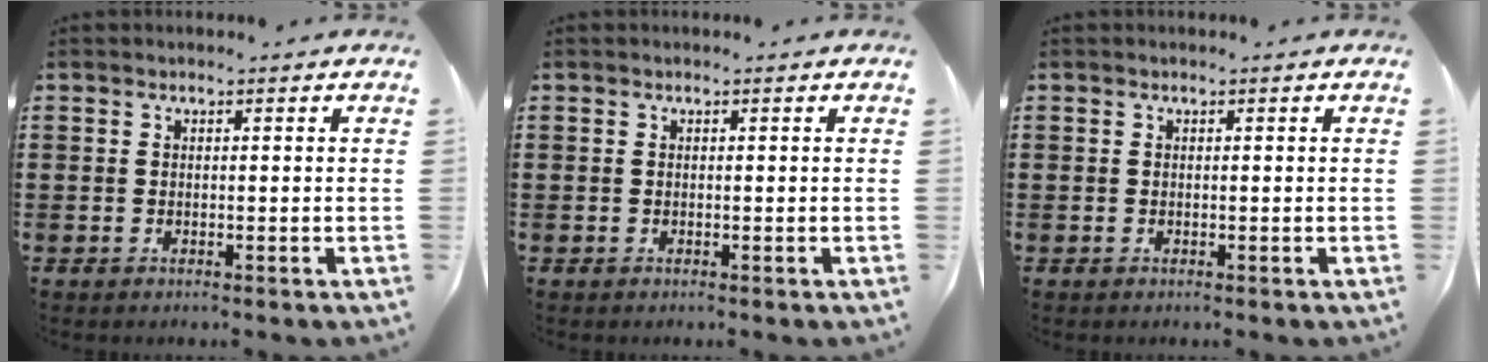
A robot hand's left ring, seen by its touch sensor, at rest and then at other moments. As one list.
[{"total": 0.0}, {"total": 0.0}]